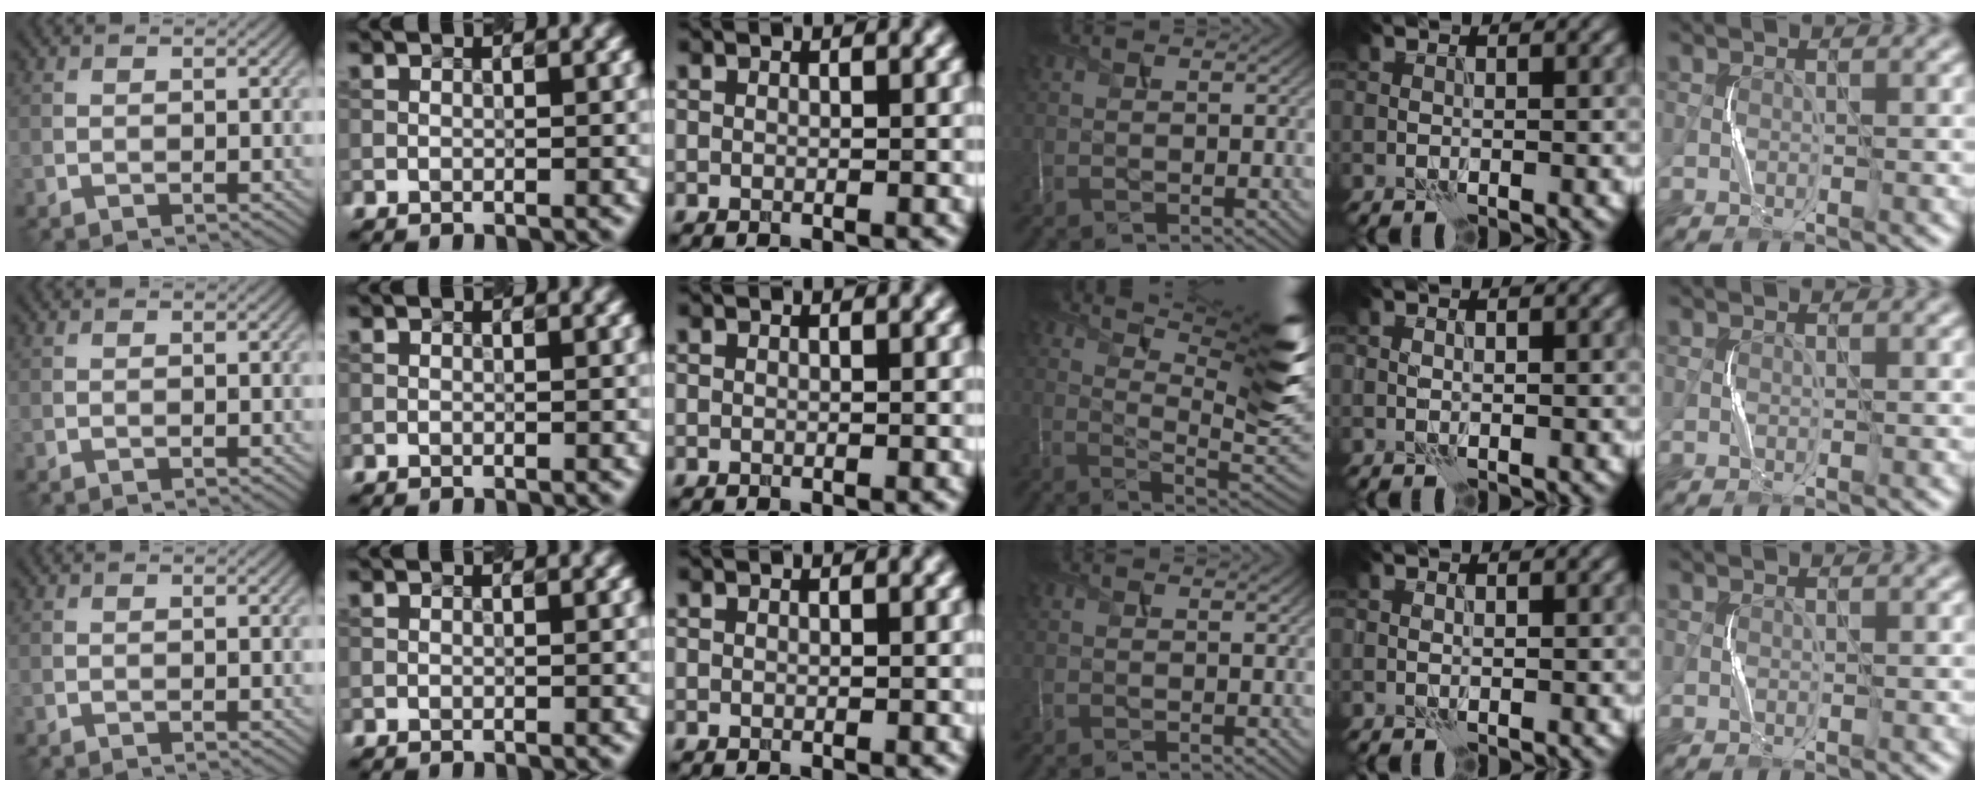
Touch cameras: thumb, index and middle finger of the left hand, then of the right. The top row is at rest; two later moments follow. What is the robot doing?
{"motion": "squeeze", "object": "paper clamp"}